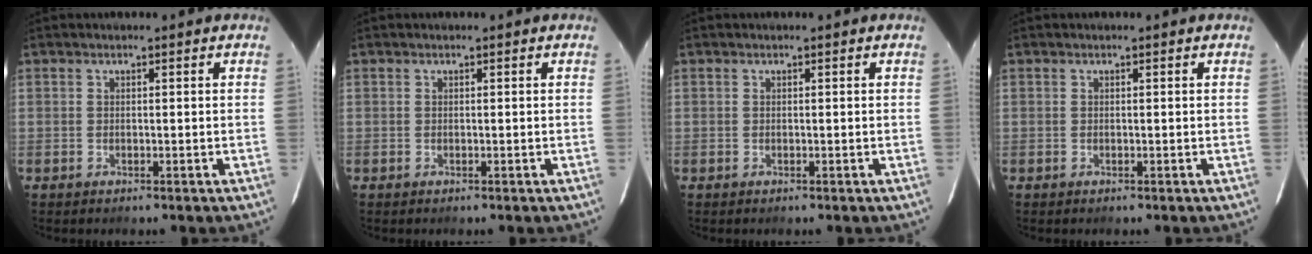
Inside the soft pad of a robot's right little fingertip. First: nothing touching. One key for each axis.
{"total": 0.0}
{"total": 0.0}
{"total": 0.0}